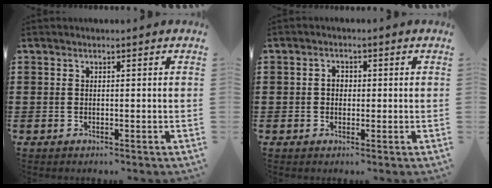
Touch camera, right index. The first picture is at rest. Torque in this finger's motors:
{"motor_torque": [0.43, -0.32, 0.21, 0.05]}